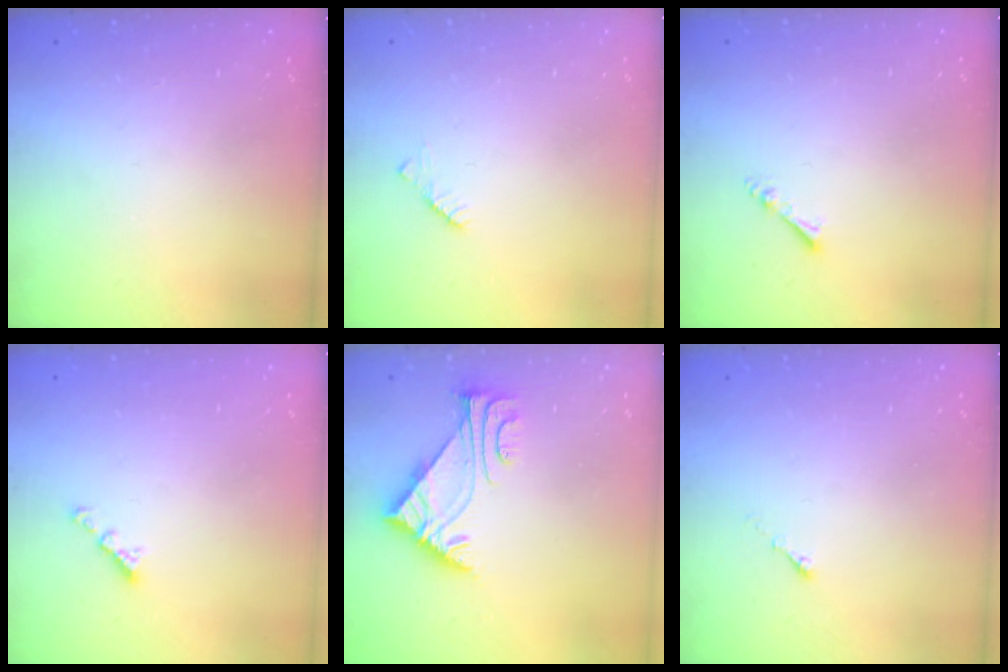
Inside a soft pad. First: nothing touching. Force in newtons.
{"total": 2.2, "press": 2.2, "slide": 0.3}
{"total": 2.2, "press": 2.1, "slide": 0.4}
{"total": 2.1, "press": 2.1, "slide": 0.4}
{"total": 5.7, "press": 5.6, "slide": 1.1}
{"total": 0.0}